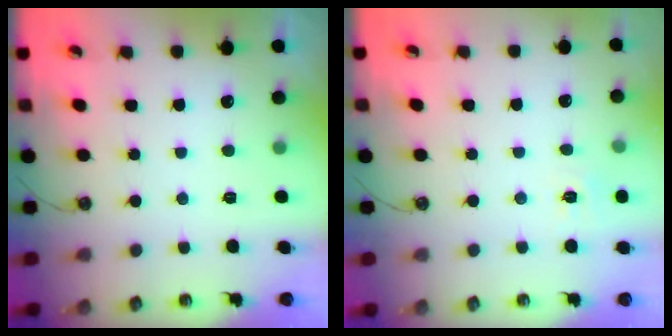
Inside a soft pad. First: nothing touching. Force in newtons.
{"total": 5.1, "press": 5.1, "slide": 0.7}